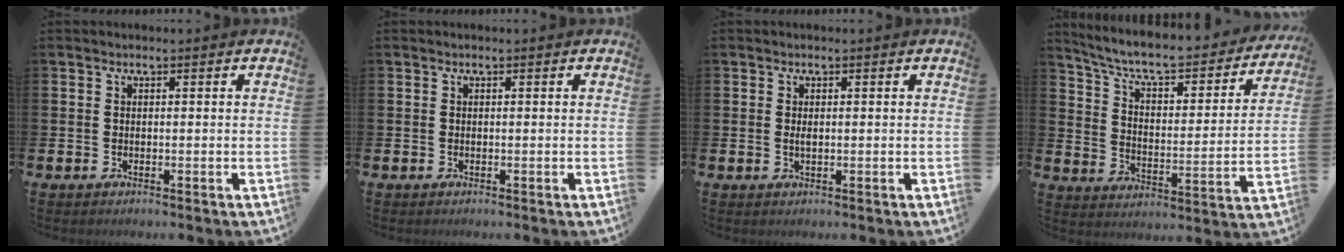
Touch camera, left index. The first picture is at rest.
{"total": 0.0}
{"total": 0.8, "force": [0.2, 0.3, 0.7], "torque": [-0.008, -0.001, 0.001]}
{"total": 7.5, "force": [6.6, 1.8, 3.0], "torque": [-0.081, -0.053, 0.107]}